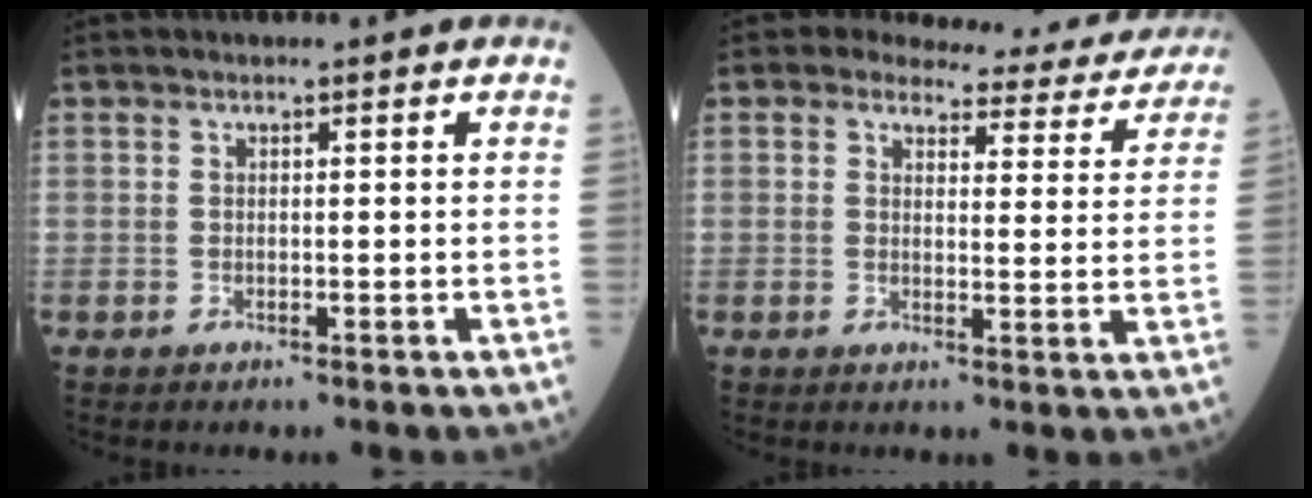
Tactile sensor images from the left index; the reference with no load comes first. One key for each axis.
{"total": 13.6, "fx": 12.6, "fy": 4.4, "fz": 2.5, "tx": 0.001, "ty": -0.020, "tz": 0.119}